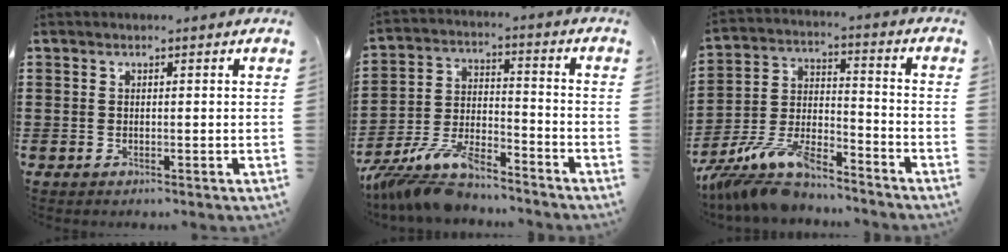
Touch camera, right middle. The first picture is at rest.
{"total": 10.6, "force": [-9.3, 2.5, 4.6], "torque": [-0.110, 0.011, -0.185]}
{"total": 11.7, "force": [-10.0, 2.8, 5.4], "torque": [-0.121, 0.017, -0.200]}